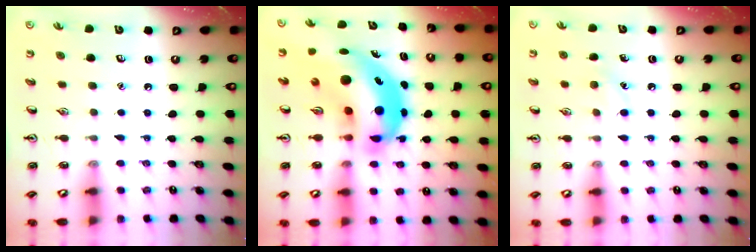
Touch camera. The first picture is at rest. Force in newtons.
{"total": 14.2, "press": 13.6, "slide": 4.1}
{"total": 6.0, "press": 5.7, "slide": 1.7}